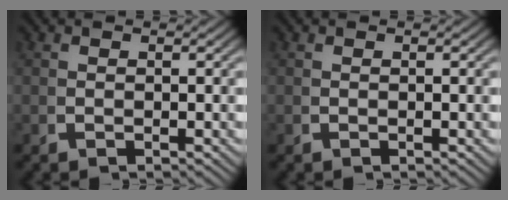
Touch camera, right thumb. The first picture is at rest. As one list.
[{"total": 0.0}]